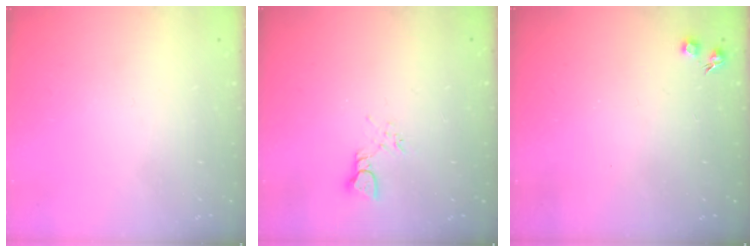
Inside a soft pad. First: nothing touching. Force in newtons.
{"total": 2.6, "press": 2.6, "slide": 0.2}
{"total": 4.6, "press": 4.5, "slide": 0.7}